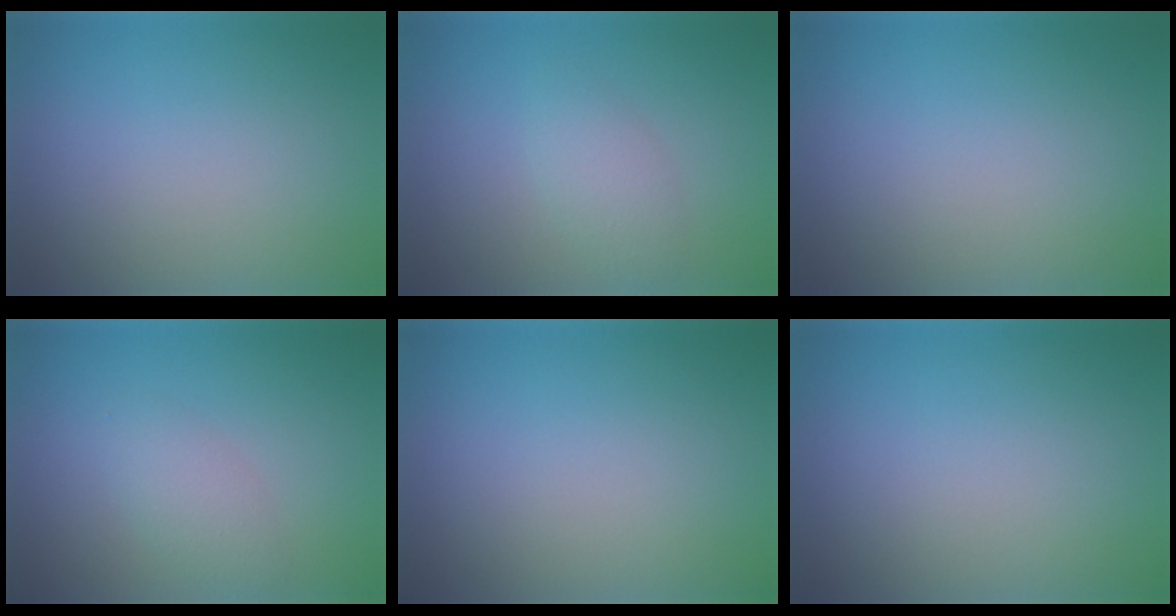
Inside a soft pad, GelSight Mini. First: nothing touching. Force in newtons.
{"total": 2.0, "press": 2.0, "slide": 0.1}
{"total": 0.0}
{"total": 2.1, "press": 2.1, "slide": 0.1}
{"total": 0.0}
{"total": 0.0}